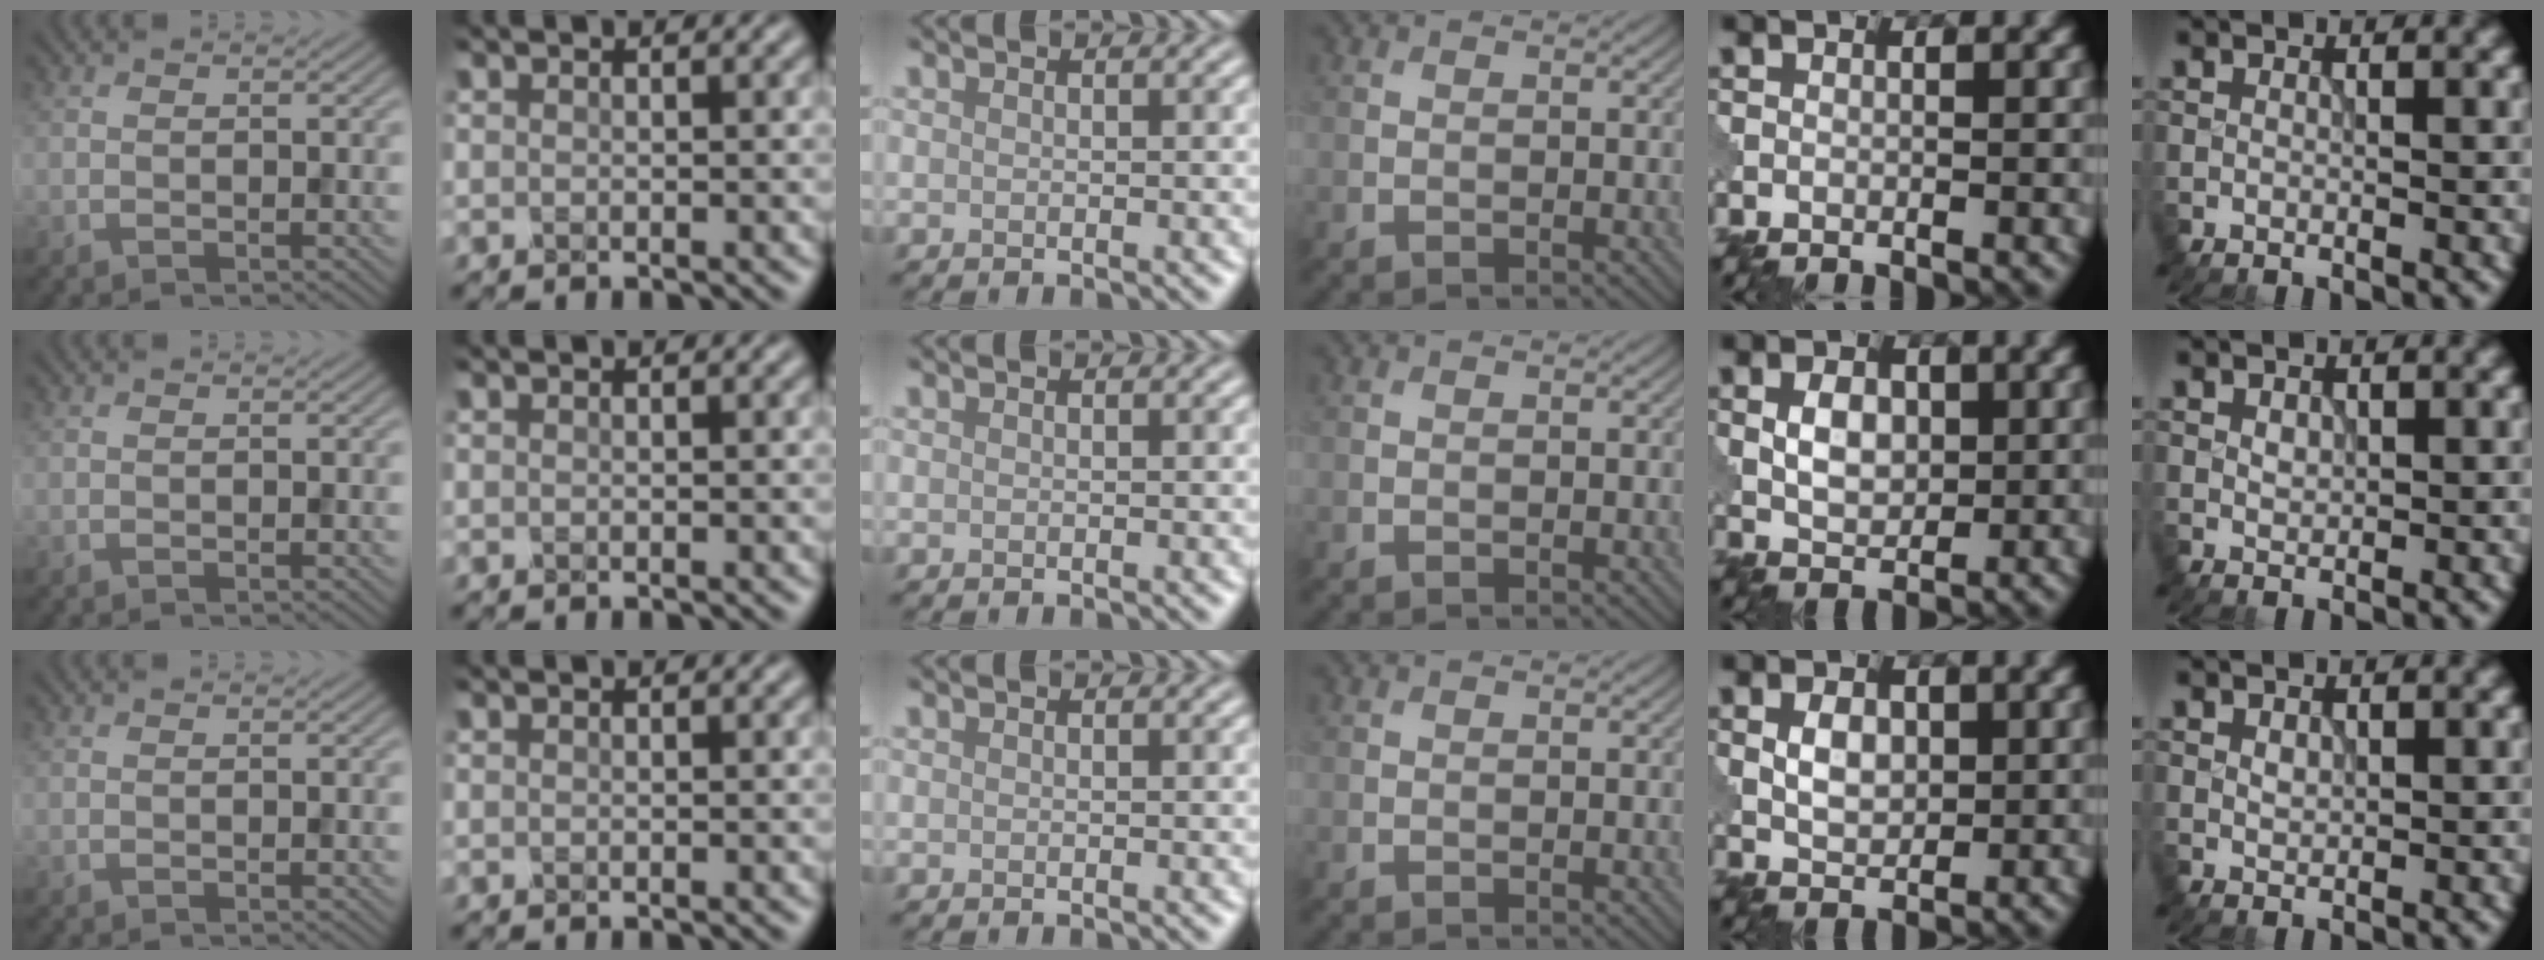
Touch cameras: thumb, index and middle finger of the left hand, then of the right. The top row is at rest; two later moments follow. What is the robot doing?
{"motion": "close", "object": "eyeshadow palette"}